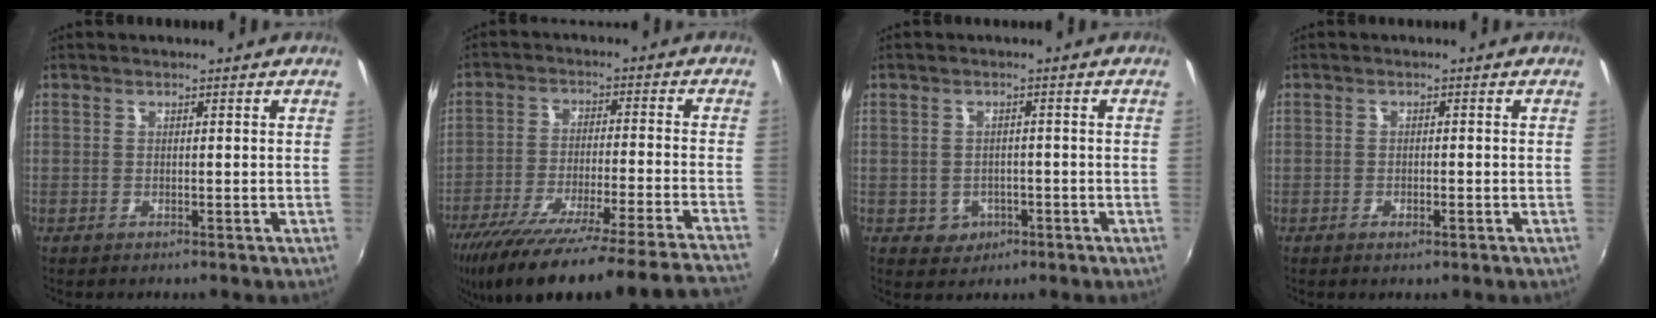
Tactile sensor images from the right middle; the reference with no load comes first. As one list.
[{"total": 29.9, "force": [-26.0, -0.7, 14.7], "torque": [-0.234, -0.087, -0.385]}, {"total": 3.9, "force": [-1.3, 3.6, 1.1], "torque": [-0.033, 0.003, -0.009]}, {"total": 1.5, "force": [-0.8, 0.6, 1.0], "torque": [-0.019, -0.002, -0.015]}]